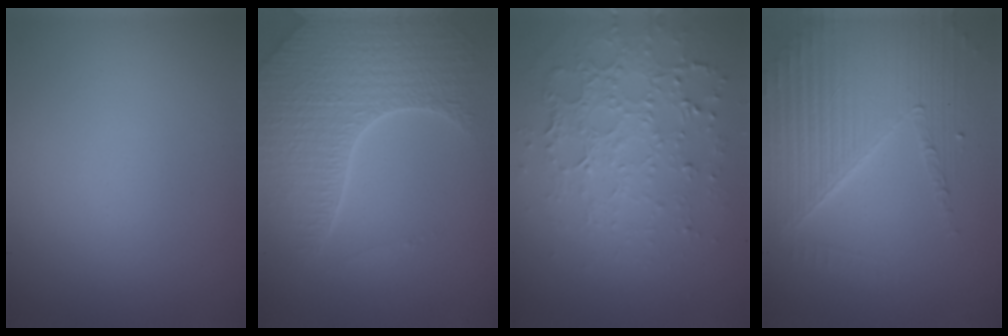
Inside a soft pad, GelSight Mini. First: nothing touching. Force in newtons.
{"total": 6.2, "press": 4.9, "slide": 3.9}
{"total": 4.9, "press": 3.4, "slide": 3.5}
{"total": 4.4, "press": 3.9, "slide": 2.1}